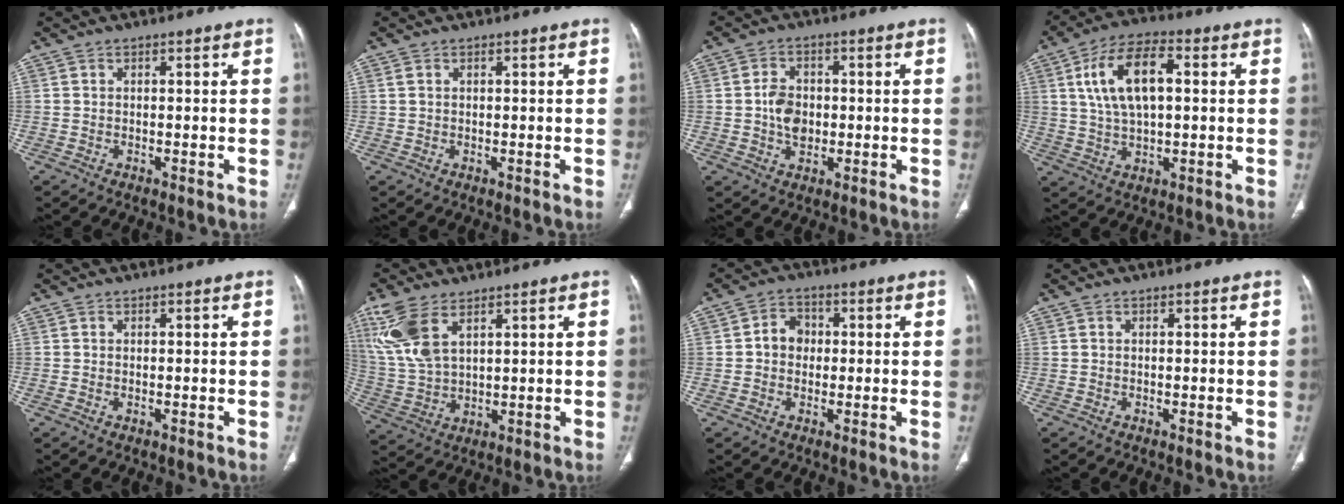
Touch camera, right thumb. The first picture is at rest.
{"total": 0.7, "force": [0.3, 0.4, 0.4], "torque": [-0.011, 0.009, 0.008]}
{"total": 5.9, "force": [-0.3, 4.3, 3.9], "torque": [-0.057, 0.006, -0.007]}
{"total": 13.1, "force": [2.8, 6.4, 11.0], "torque": [-0.203, 0.013, 0.051]}
{"total": 0.0}
{"total": 11.3, "force": [5.8, 5.6, 7.9], "torque": [-0.184, -0.008, 0.131]}
{"total": 4.7, "force": [0.1, 4.0, 2.4], "torque": [-0.020, 0.014, -0.006]}
{"total": 0.0}